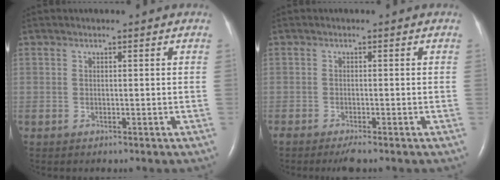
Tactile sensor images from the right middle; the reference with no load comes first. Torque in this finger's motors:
{"motor_torque": [0.40, -0.38, 0.05, 0.04]}